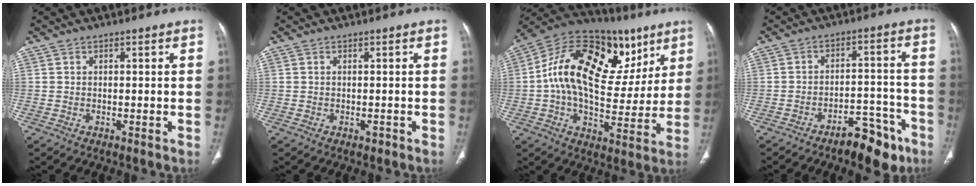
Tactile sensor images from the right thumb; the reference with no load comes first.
{"total": 0.7, "force": [-0.2, 0.4, 0.5], "torque": [-0.010, 0.001, -0.002]}
{"total": 26.4, "force": [8.6, 15.3, 19.7], "torque": [-0.286, 0.026, 0.134]}
{"total": 9.7, "force": [-6.5, 3.9, 6.0], "torque": [-0.063, 0.053, -0.094]}